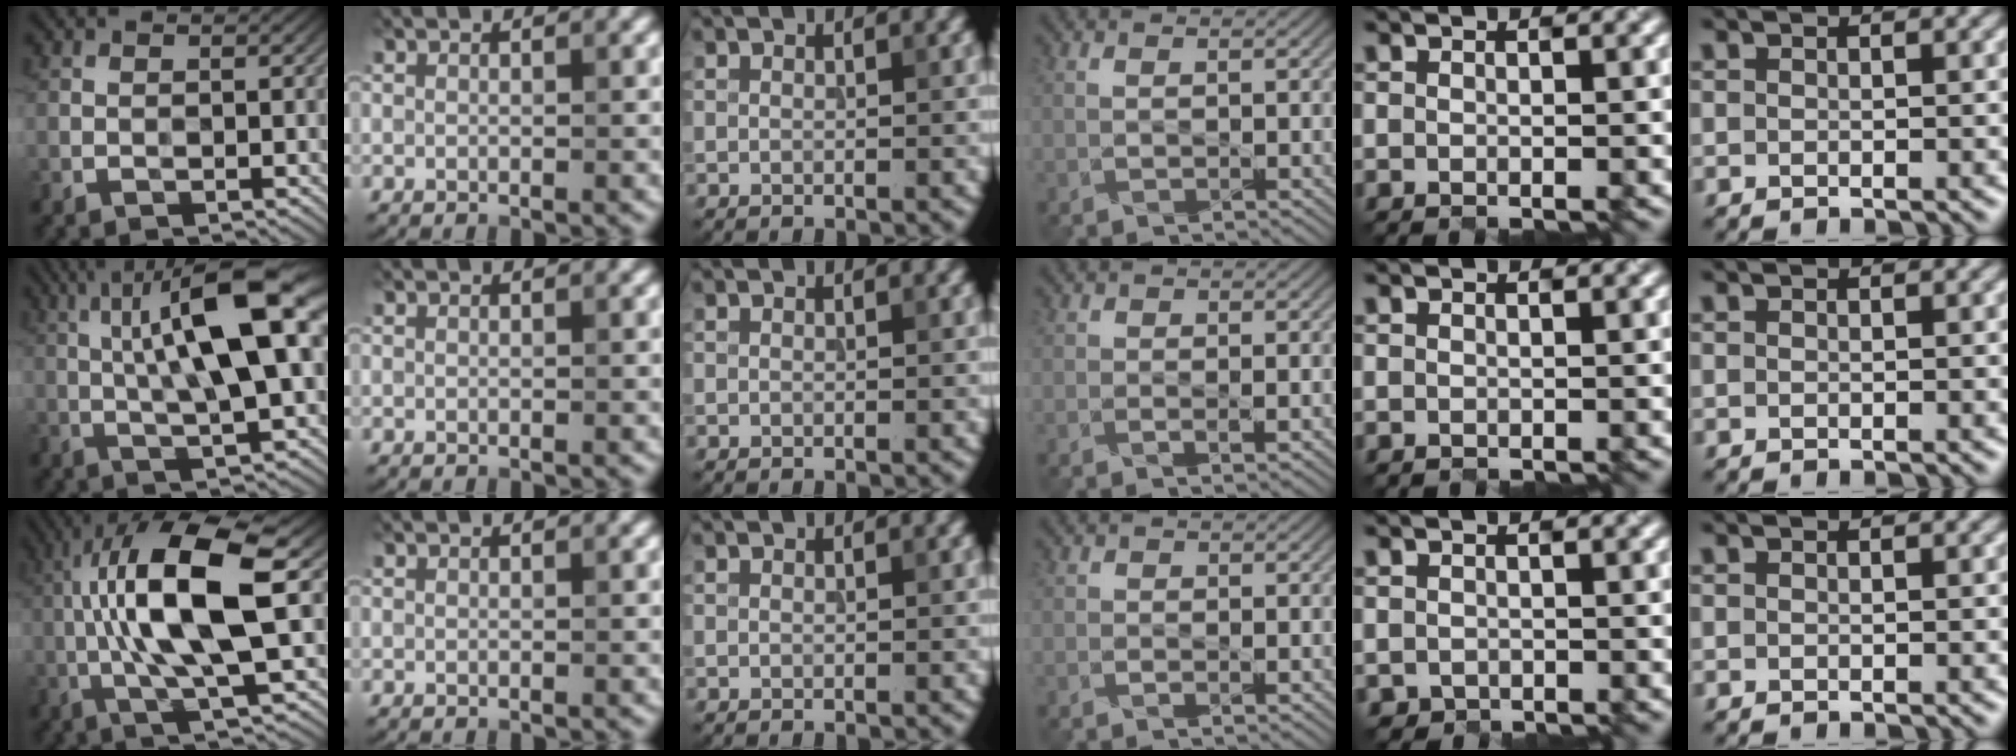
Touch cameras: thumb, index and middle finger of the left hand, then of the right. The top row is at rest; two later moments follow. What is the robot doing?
{"motion": "close", "object": "folder"}